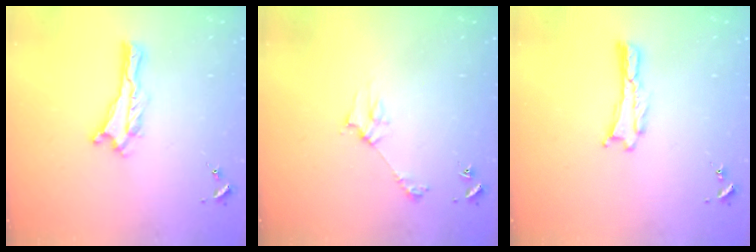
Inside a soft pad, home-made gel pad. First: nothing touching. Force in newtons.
{"total": 3.1, "press": 3.1, "slide": 0.3}
{"total": 0.0}